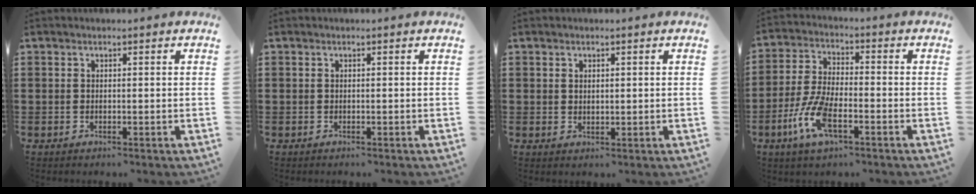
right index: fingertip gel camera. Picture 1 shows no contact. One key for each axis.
{"total": 0.0}
{"total": 0.8, "fx": 0.5, "fy": 0.5, "fz": 0.4, "tx": -0.009, "ty": 0.004, "tz": 0.009}
{"total": 8.2, "fx": -3.6, "fy": 2.9, "fz": 6.8, "tx": -0.164, "ty": -0.013, "tz": -0.069}